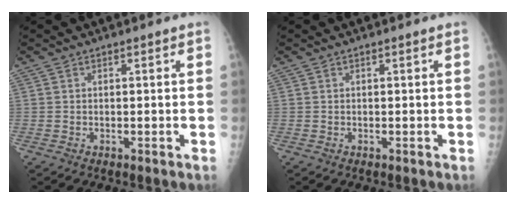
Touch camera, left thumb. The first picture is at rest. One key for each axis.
{"total": 0.0}